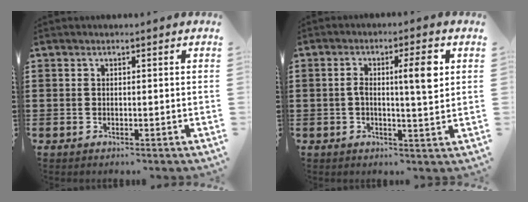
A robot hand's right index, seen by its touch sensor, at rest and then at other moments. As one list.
[{"total": 6.1, "force": [1.2, 1.3, 5.9], "torque": [-0.098, -0.002, 0.012]}]